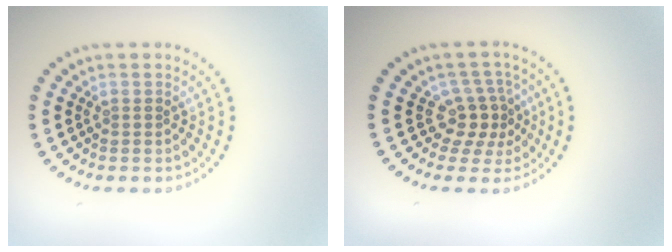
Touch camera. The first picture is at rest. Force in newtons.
{"total": 3.0, "press": 2.2, "slide": 2.1}